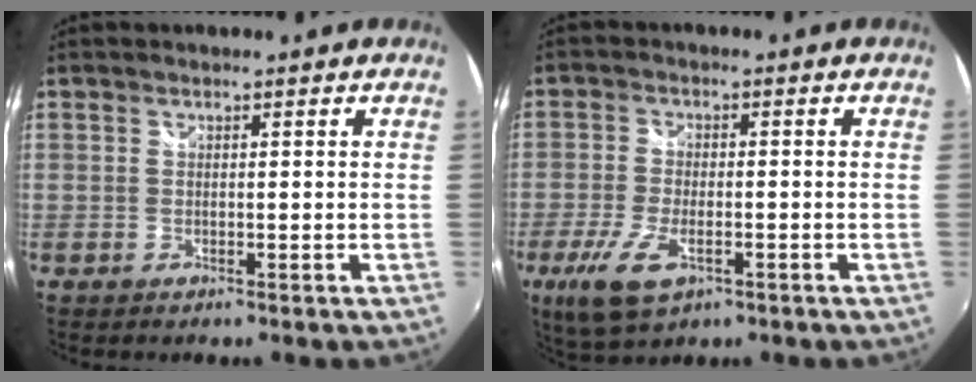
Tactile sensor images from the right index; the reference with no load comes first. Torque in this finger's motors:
{"motor_torque": [0.90, -0.50, 0.44, 0.08]}